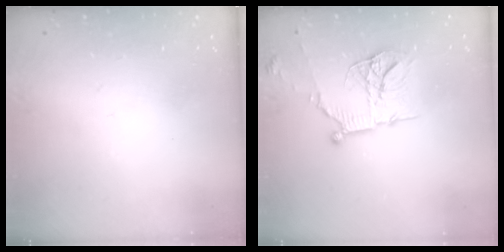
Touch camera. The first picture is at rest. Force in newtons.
{"total": 15.2, "press": 15.2, "slide": 0.8}